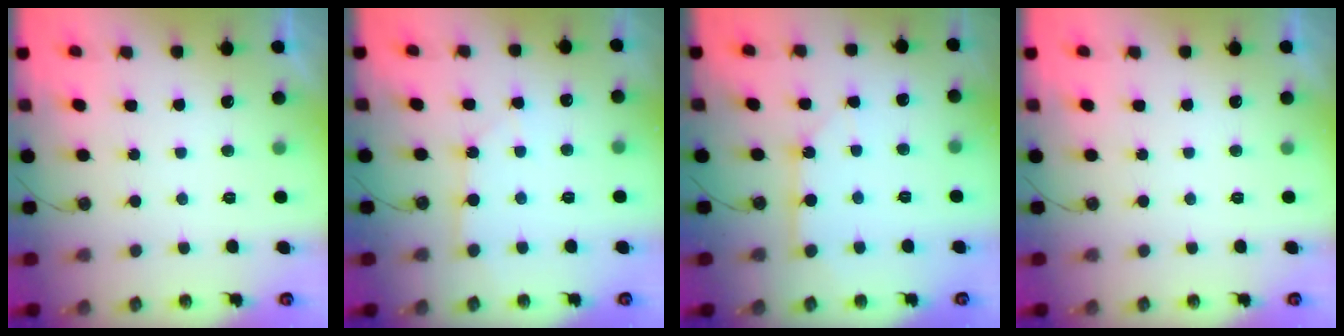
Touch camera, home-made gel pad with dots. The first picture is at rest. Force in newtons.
{"total": 6.0, "press": 5.9, "slide": 0.8}
{"total": 4.8, "press": 4.8, "slide": 0.5}
{"total": 0.0}